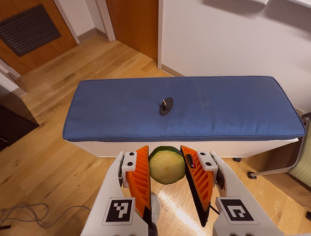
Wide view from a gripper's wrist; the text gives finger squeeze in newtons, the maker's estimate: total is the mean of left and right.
{"total": 8.8, "left": 8.6, "right": 8.9}